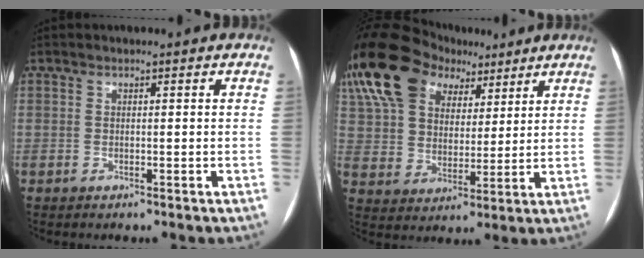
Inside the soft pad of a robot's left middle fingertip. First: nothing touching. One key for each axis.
{"total": 21.5, "fx": 12.4, "fy": 13.9, "fz": 10.8, "tx": -0.252, "ty": 0.085, "tz": 0.224}